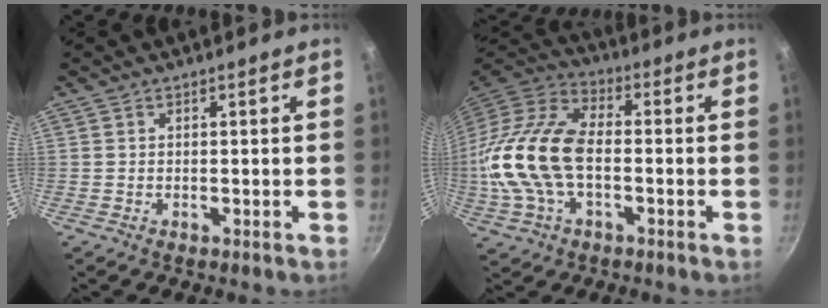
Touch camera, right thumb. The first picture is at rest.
{"total": 20.1, "force": [-2.2, 11.6, 16.3], "torque": [-0.322, 0.035, -0.054]}